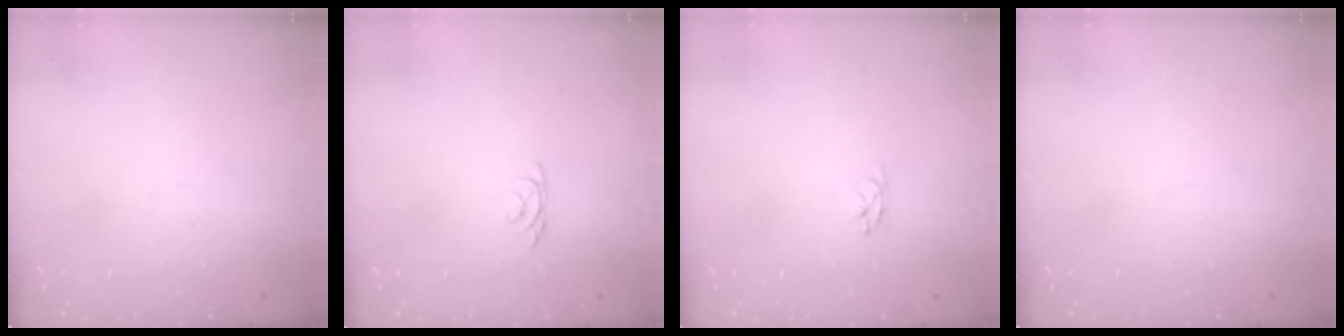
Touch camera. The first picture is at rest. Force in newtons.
{"total": 3.4, "press": 3.3, "slide": 0.5}
{"total": 2.9, "press": 2.9, "slide": 0.3}
{"total": 0.0}